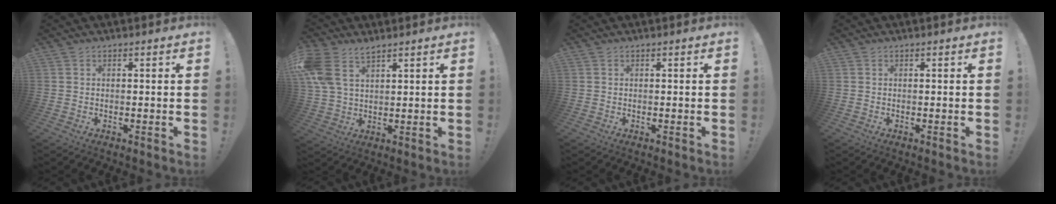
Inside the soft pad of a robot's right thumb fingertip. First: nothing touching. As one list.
[{"total": 8.9, "force": [5.2, 4.9, 5.3], "torque": [-0.120, -0.015, 0.105]}, {"total": 0.0}, {"total": 0.0}]